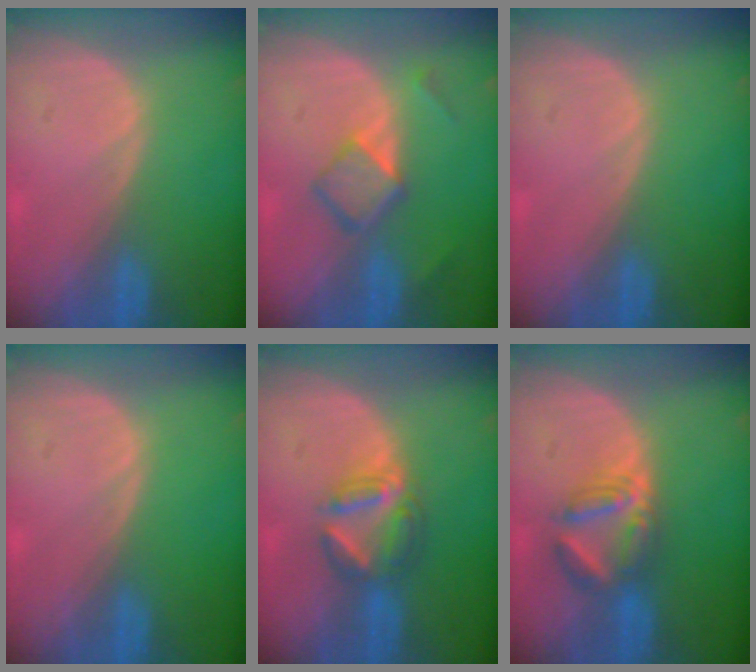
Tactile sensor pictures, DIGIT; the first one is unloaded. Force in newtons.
{"total": 5.1, "press": 4.7, "slide": 2.0}
{"total": 0.0}
{"total": 0.0}
{"total": 6.1, "press": 5.4, "slide": 2.7}
{"total": 5.8, "press": 5.7, "slide": 1.2}